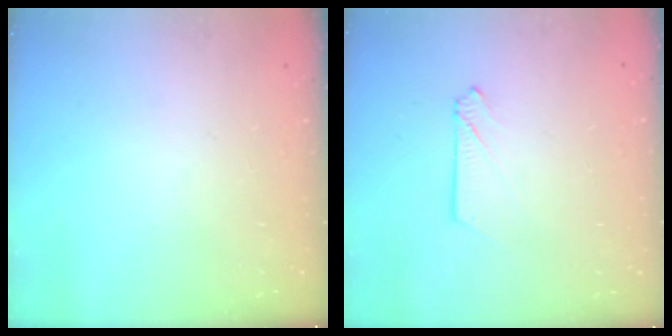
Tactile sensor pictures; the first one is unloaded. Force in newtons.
{"total": 2.7, "press": 2.7, "slide": 0.3}